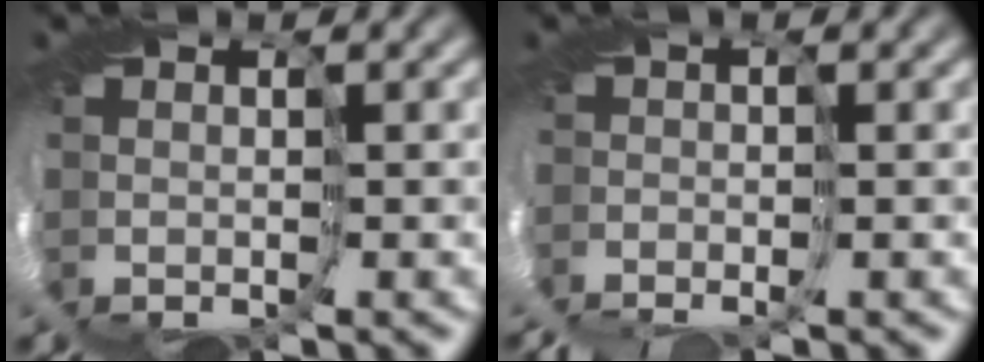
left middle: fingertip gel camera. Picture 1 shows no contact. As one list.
[{"total": 3.4, "force": [-3.1, 0.3, 1.4], "torque": [-0.031, -0.007, -0.060]}]